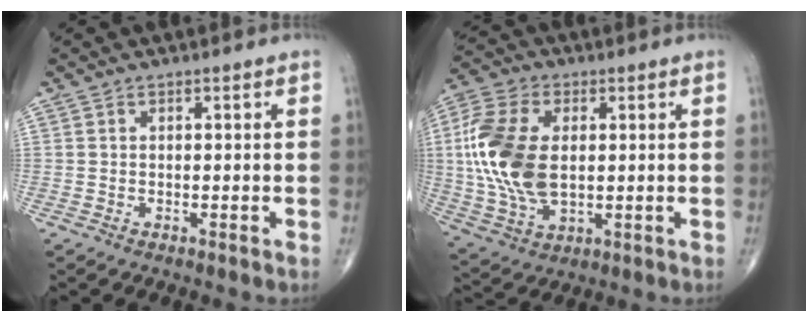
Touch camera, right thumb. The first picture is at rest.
{"total": 17.0, "force": [1.3, 10.1, 13.6], "torque": [-0.295, -0.004, 0.027]}